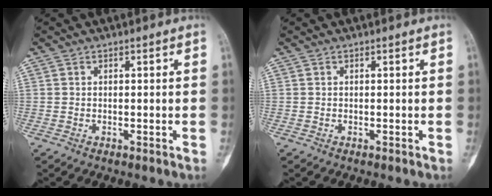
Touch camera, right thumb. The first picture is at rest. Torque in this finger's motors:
{"motor_torque": [0.02, 0.02, 0.18, 0.07, 0.03]}